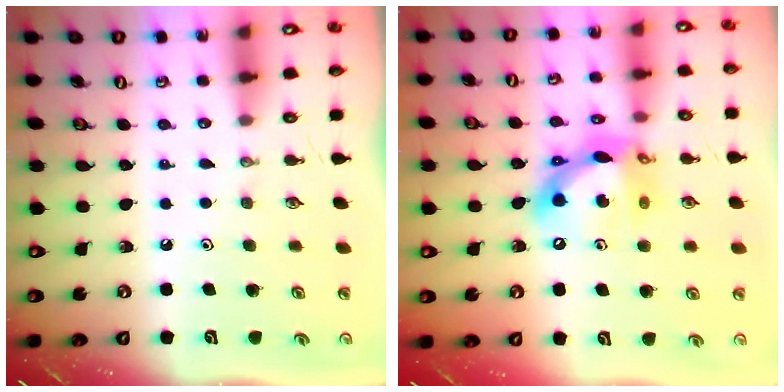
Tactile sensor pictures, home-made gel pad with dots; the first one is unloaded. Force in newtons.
{"total": 13.0, "press": 12.9, "slide": 1.4}